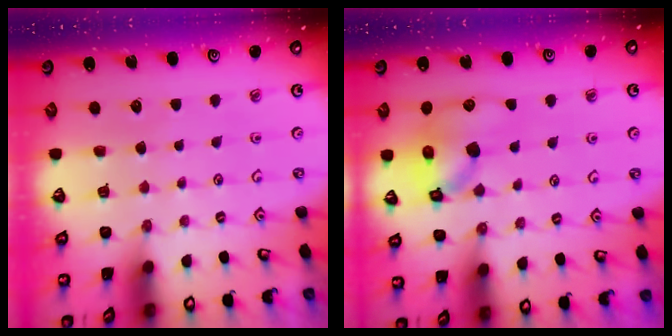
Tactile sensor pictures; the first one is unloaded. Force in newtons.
{"total": 12.5, "press": 12.4, "slide": 1.6}